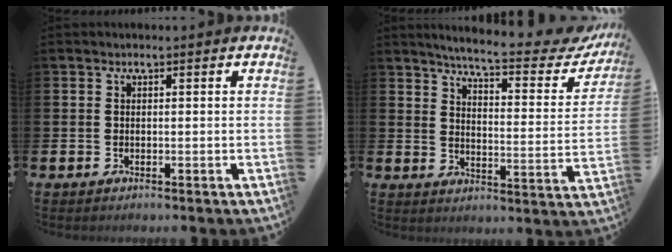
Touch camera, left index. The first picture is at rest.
{"total": 6.5, "force": [5.9, 0.5, 2.7], "torque": [-0.067, -0.046, 0.093]}